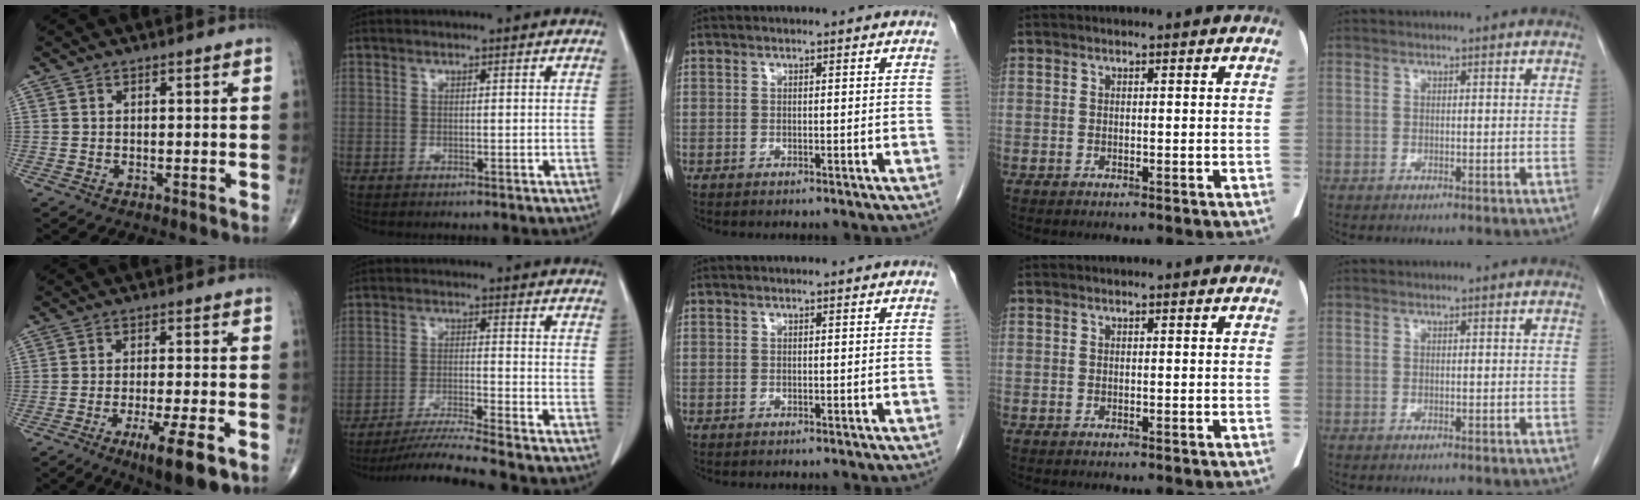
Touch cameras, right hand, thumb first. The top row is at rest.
{"thumb": {"total": 9.8, "force": [-4.9, 1.8, 8.2], "torque": [-0.133, -0.001, -0.073]}, "index": {"total": 8.8, "force": [-7.8, -2.2, 3.2], "torque": [-0.047, -0.024, -0.138]}}